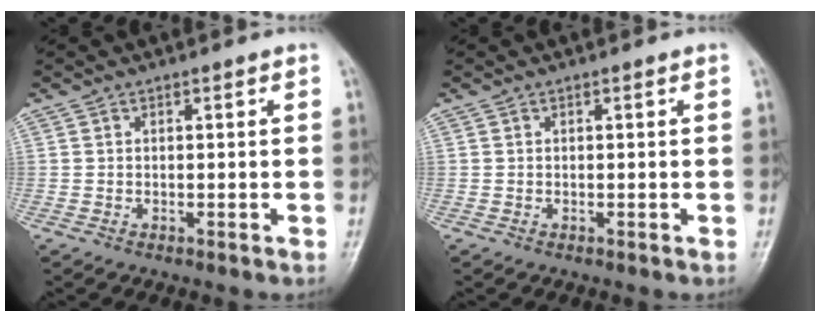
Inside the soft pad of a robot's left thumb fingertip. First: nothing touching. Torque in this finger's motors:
{"motor_torque": [0.00, 0.00, 0.05, -0.05, 0.00]}